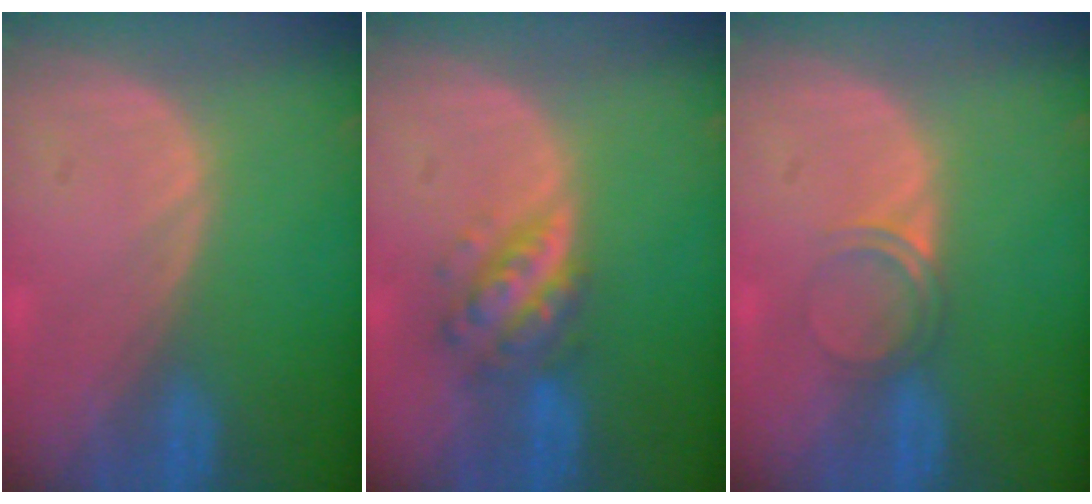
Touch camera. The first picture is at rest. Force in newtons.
{"total": 5.7, "press": 5.2, "slide": 2.3}
{"total": 2.5, "press": 2.1, "slide": 1.2}